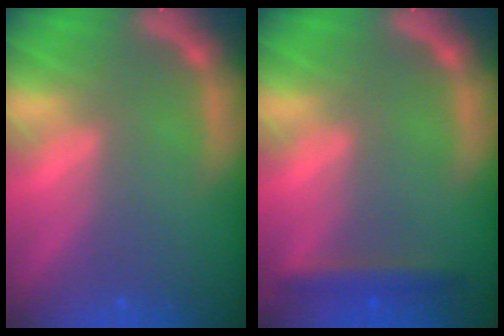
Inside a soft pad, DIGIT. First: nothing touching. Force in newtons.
{"total": 2.4}